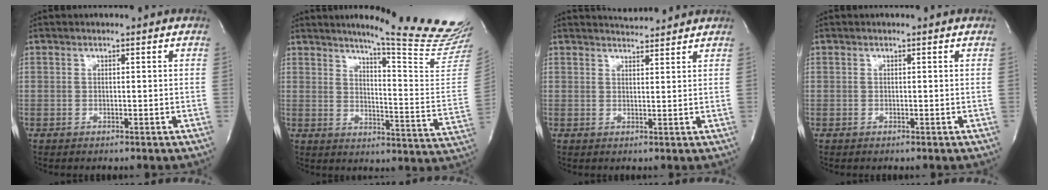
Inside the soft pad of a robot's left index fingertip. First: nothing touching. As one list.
[{"total": 21.3, "force": [18.6, -1.3, 10.3], "torque": [-0.136, -0.124, 0.224]}, {"total": 4.1, "force": [4.1, 0.1, 0.4], "torque": [-0.018, 0.011, 0.061]}, {"total": 0.0}]